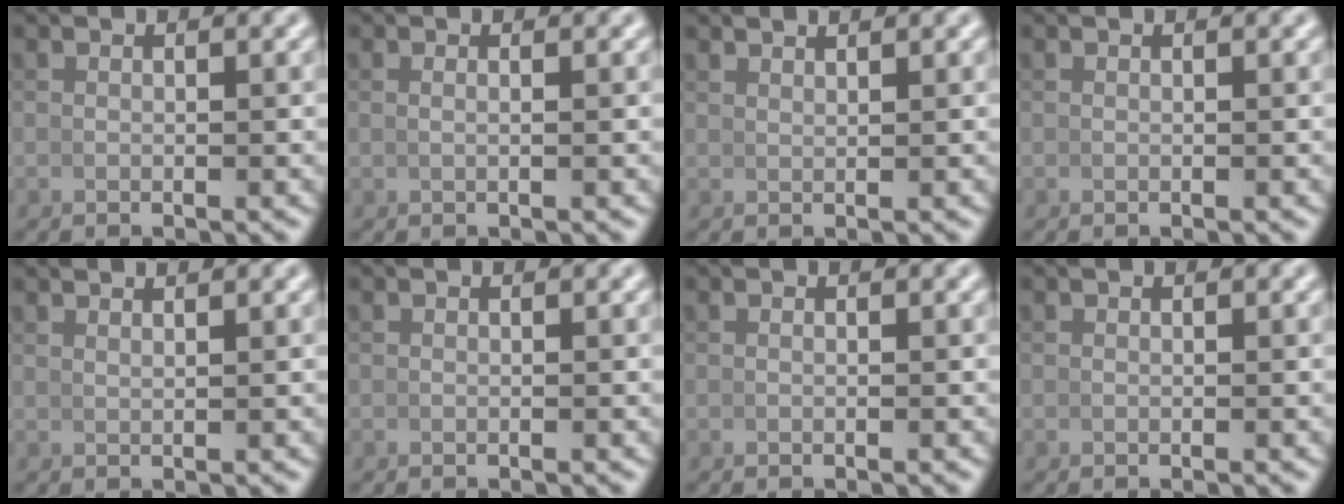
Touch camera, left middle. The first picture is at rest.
{"total": 0.6, "force": [0.2, -0.3, 0.4], "torque": [-0.011, 0.000, 0.006]}
{"total": 1.7, "force": [1.7, -0.3, 0.2], "torque": [0.001, 0.002, 0.034]}
{"total": 0.0}
{"total": 1.9, "force": [1.8, -0.4, 0.4], "torque": [-0.003, 0.004, 0.034]}
{"total": 0.0}
{"total": 0.0}
{"total": 0.0}